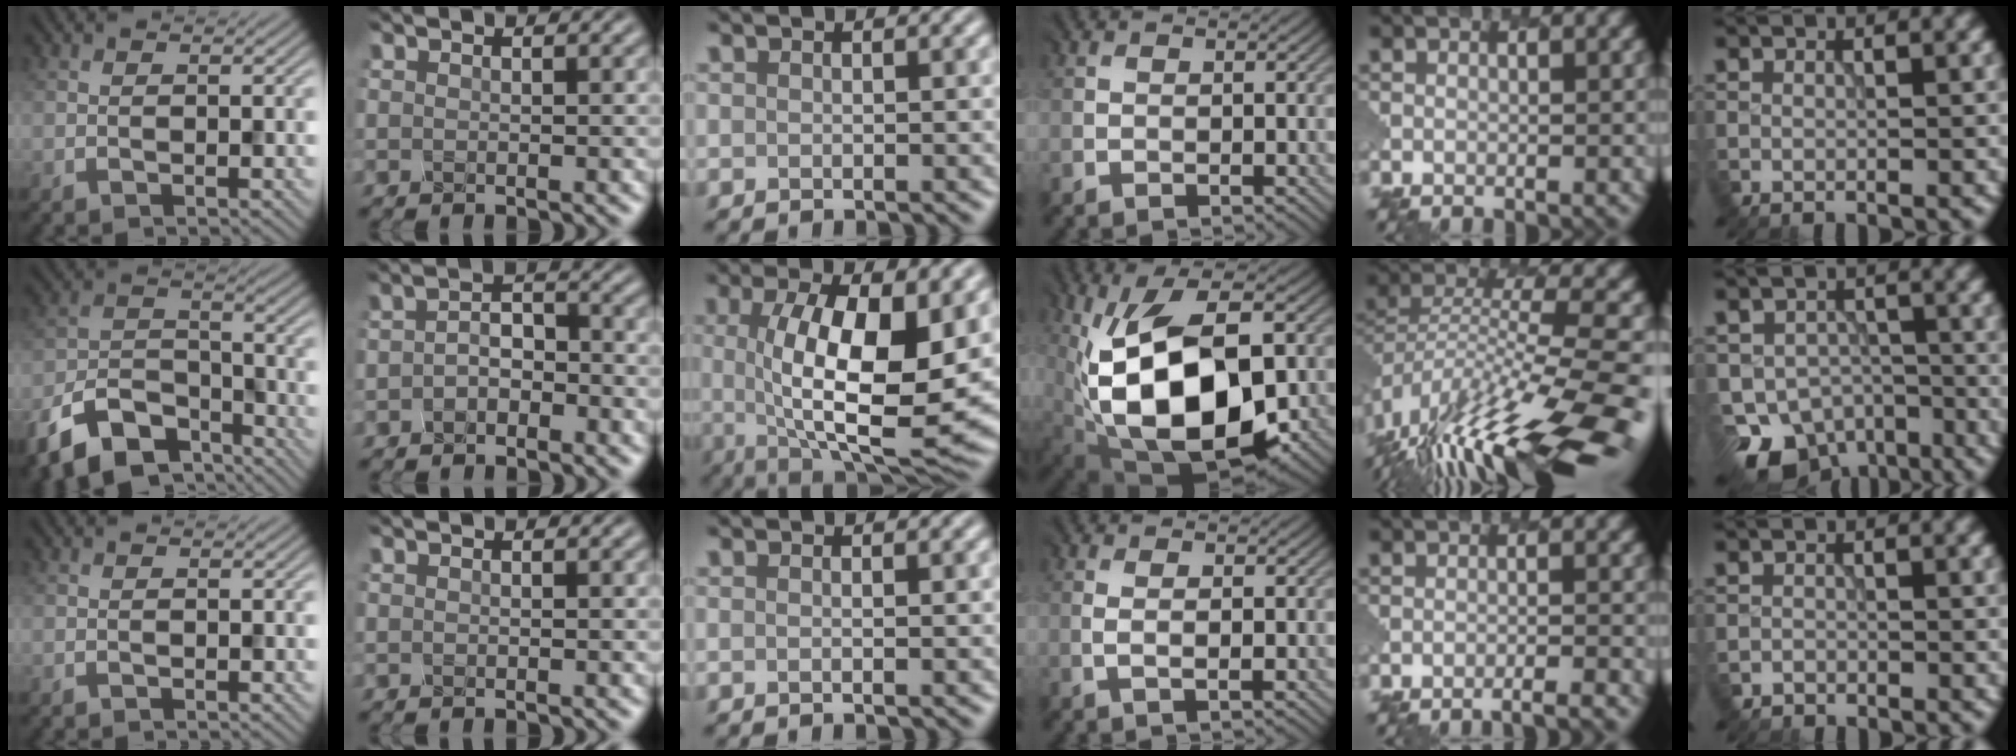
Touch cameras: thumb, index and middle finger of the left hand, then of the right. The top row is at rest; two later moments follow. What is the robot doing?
{"motion": "dispense", "object": "toothpaste"}